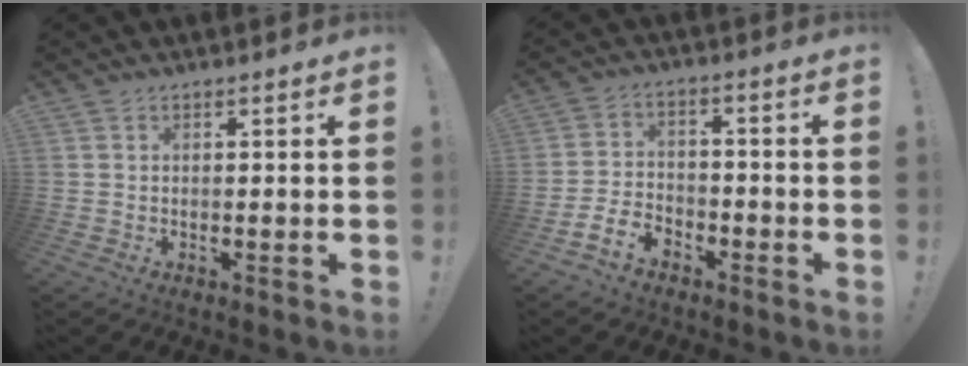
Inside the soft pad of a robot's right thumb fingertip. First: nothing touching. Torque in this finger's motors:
{"motor_torque": [0.44, -0.36, 0.16, -0.23, 0.00]}